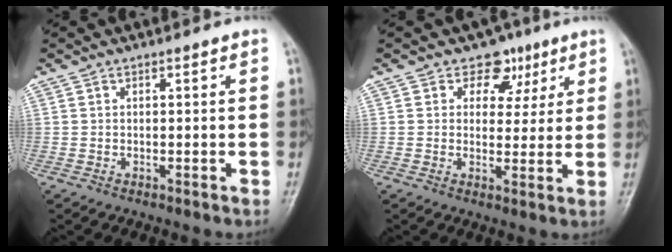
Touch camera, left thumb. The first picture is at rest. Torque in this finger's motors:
{"motor_torque": [-0.13, 0.10, -0.32, -0.25, -0.04]}